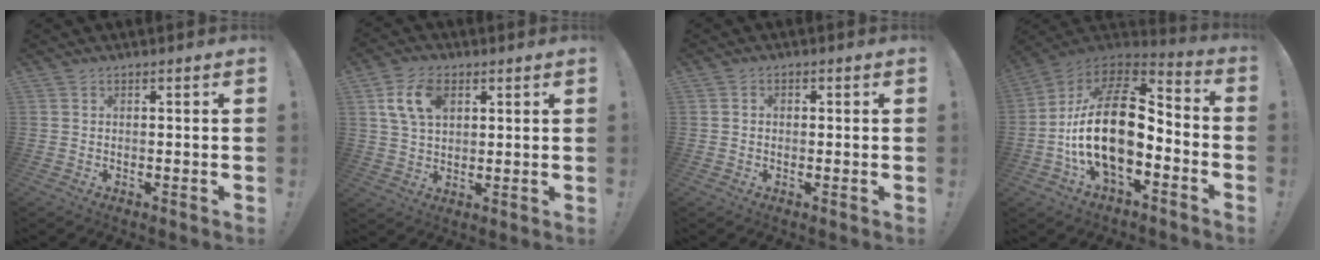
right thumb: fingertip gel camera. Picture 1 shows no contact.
{"total": 10.5, "force": [4.0, 6.7, 7.0], "torque": [-0.125, 0.002, 0.078]}
{"total": 1.3, "force": [-0.5, 1.0, 0.6], "torque": [-0.017, 0.009, -0.009]}
{"total": 23.8, "force": [-2.0, 12.9, 19.9], "torque": [-0.365, 0.016, -0.026]}